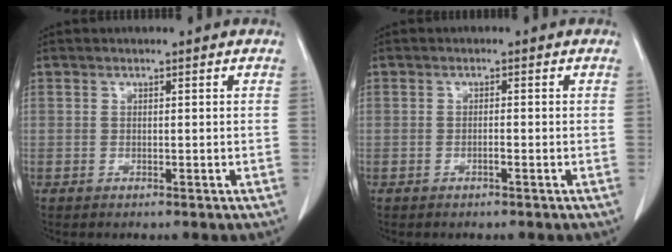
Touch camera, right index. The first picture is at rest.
{"total": 0.8, "force": [-0.4, 0.0, 0.7], "torque": [-0.014, 0.001, -0.006]}